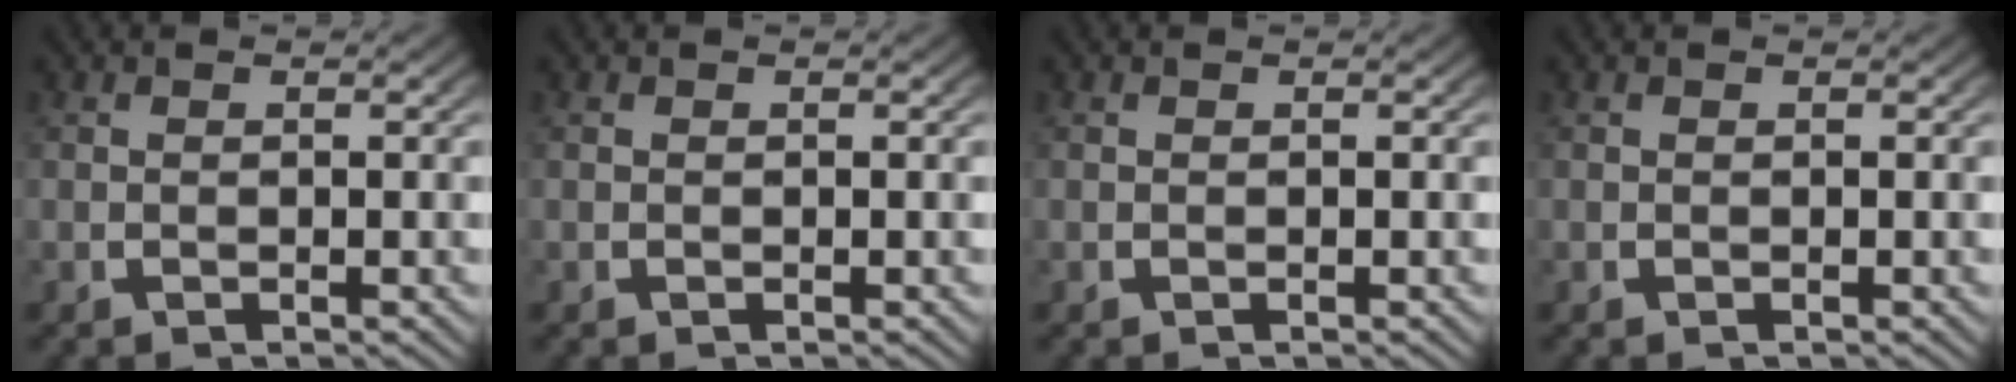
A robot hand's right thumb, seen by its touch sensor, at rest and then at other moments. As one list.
[{"total": 0.0}, {"total": 0.0}, {"total": 0.0}]